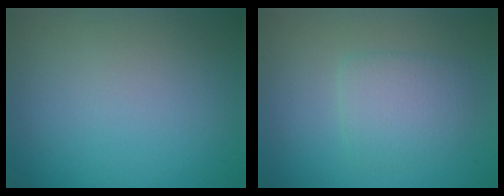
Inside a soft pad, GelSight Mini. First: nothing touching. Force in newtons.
{"total": 2.6, "press": 2.6, "slide": 0.2}